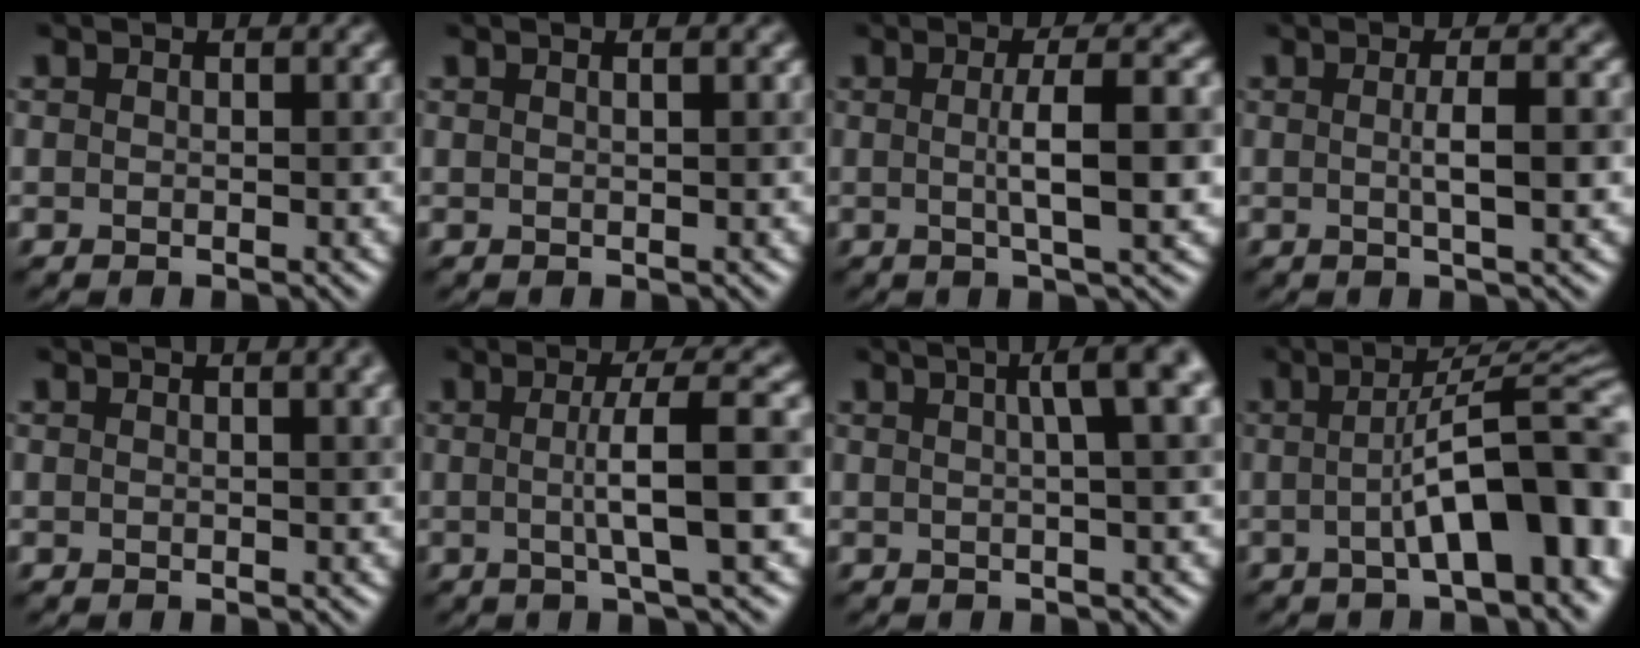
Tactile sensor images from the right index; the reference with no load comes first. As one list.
[{"total": 2.2, "force": [1.0, 1.1, 1.7], "torque": [0.002, 0.009, -0.014]}, {"total": 6.1, "force": [-0.1, 1.3, 5.9], "torque": [-0.083, 0.009, -0.001]}, {"total": 3.6, "force": [-0.2, 0.8, 3.5], "torque": [-0.049, 0.006, -0.004]}, {"total": 3.0, "force": [1.5, 1.2, 2.4], "torque": [-0.009, 0.009, 0.011]}, {"total": 6.1, "force": [-0.2, 0.9, 6.0], "torque": [-0.090, 0.009, -0.004]}, {"total": 5.9, "force": [1.7, 1.6, 5.4], "torque": [-0.038, 0.027, 0.012]}, {"total": 10.9, "force": [-1.2, 2.8, 10.4], "torque": [-0.121, 0.016, -0.018]}]